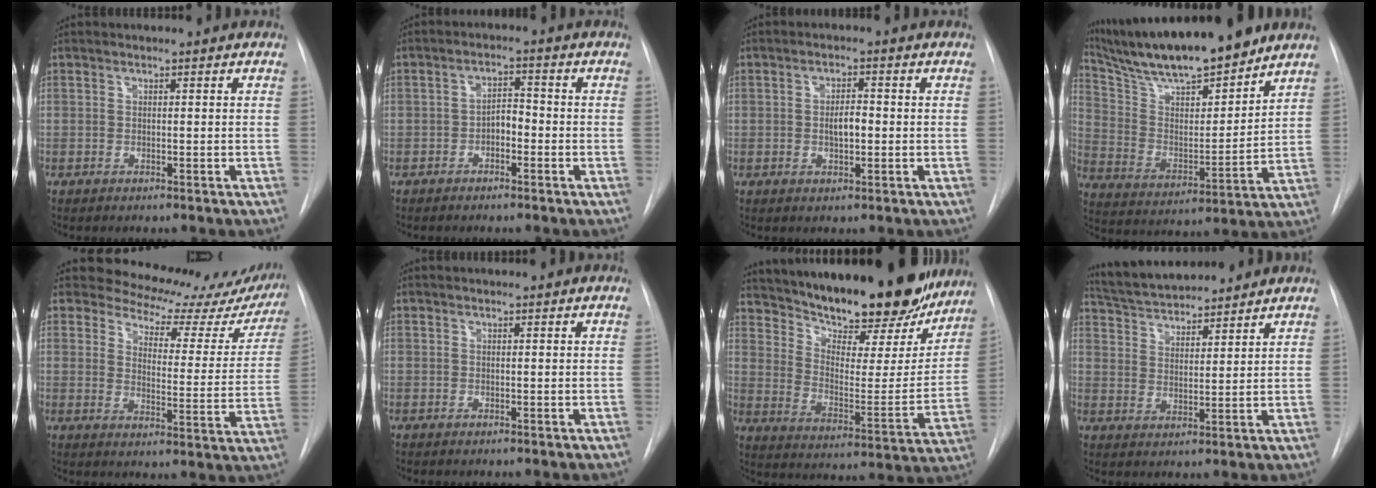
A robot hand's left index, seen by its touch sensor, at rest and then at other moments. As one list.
[{"total": 2.9, "force": [-1.4, 1.5, 2.1], "torque": [-0.030, 0.008, -0.027]}, {"total": 3.1, "force": [-0.4, 1.2, 2.8], "torque": [-0.047, 0.000, -0.005]}, {"total": 19.0, "force": [16.4, 2.2, 9.3], "torque": [-0.166, 0.003, 0.285]}, {"total": 19.2, "force": [17.4, 6.8, 4.6], "torque": [-0.033, -0.053, 0.182]}, {"total": 0.0}, {"total": 27.1, "force": [22.7, 7.1, 12.9], "torque": [-0.208, -0.030, 0.311]}, {"total": 11.0, "force": [10.3, 1.8, 3.4], "torque": [-0.064, 0.019, 0.177]}]